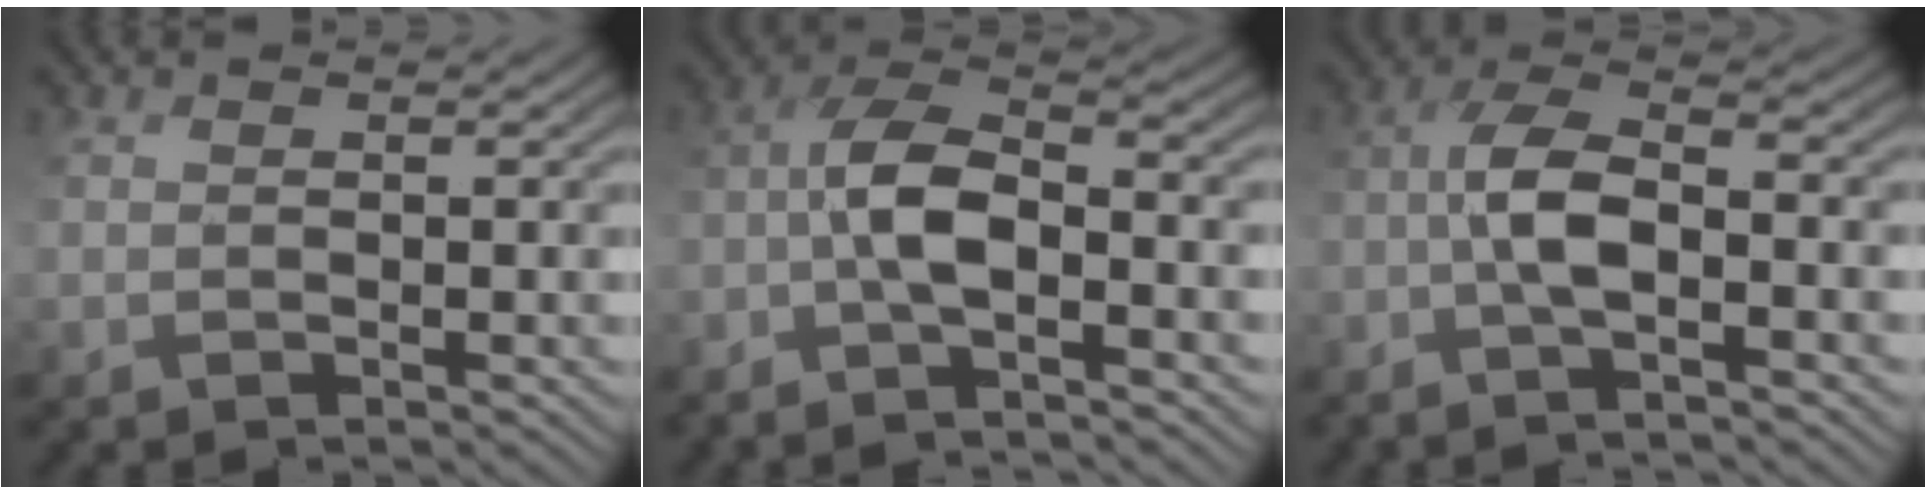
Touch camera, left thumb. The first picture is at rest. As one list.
[{"total": 6.8, "force": [-2.9, 2.3, 5.7], "torque": [-0.111, 0.009, -0.073]}, {"total": 6.3, "force": [-2.2, 1.8, 5.7], "torque": [-0.111, 0.010, -0.055]}]